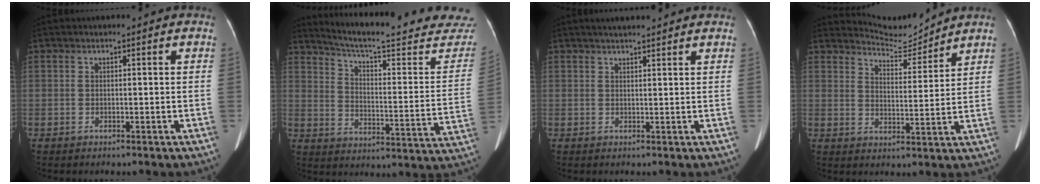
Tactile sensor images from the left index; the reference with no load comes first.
{"total": 27.1, "force": [25.0, 2.8, 10.0], "torque": [-0.144, -0.087, 0.314]}
{"total": 5.4, "force": [4.7, 0.5, 2.6], "torque": [-0.036, 0.025, 0.064]}
{"total": 6.1, "force": [6.0, -0.2, -0.8], "torque": [0.000, -0.010, 0.099]}